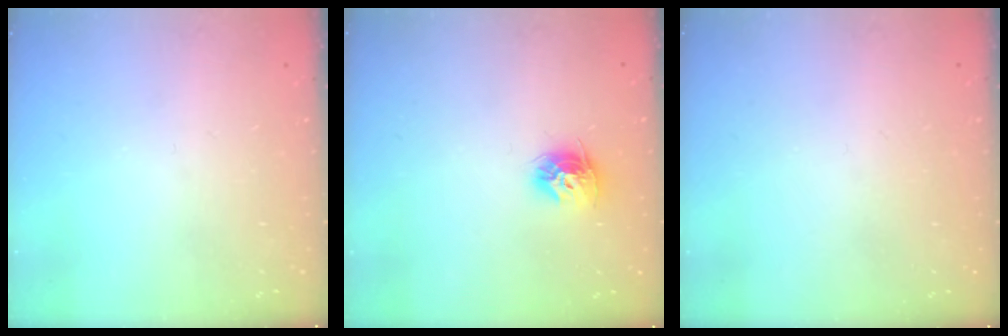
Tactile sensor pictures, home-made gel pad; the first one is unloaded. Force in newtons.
{"total": 9.4, "press": 9.4, "slide": 0.6}
{"total": 0.8, "press": 0.8, "slide": 0.0}